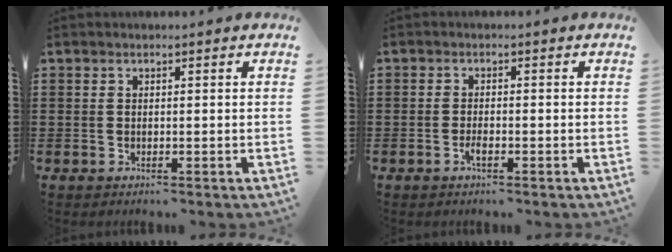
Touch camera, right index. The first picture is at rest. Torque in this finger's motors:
{"motor_torque": [1.22, 0.91, 0.08, 0.04]}